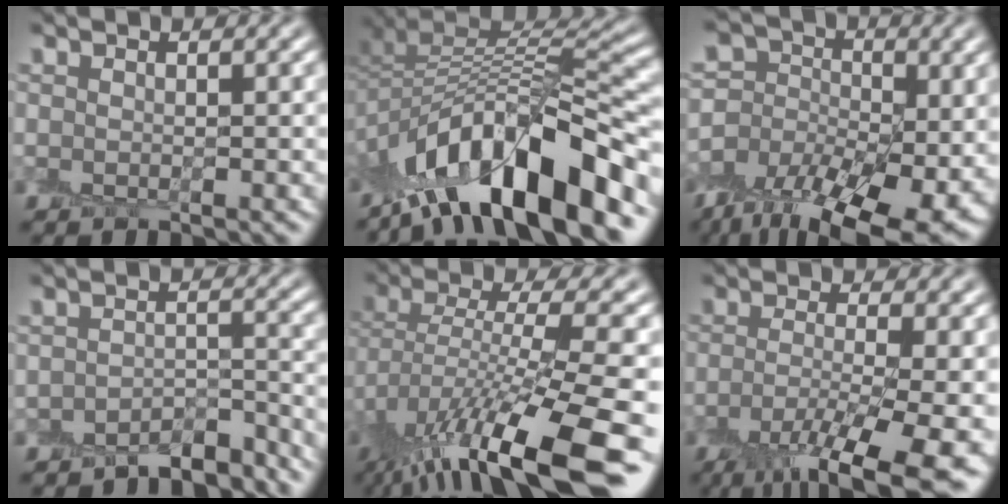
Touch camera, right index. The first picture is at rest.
{"total": 11.3, "force": [-5.8, 4.5, 8.6], "torque": [-0.126, 0.023, -0.101]}
{"total": 12.7, "force": [-6.5, 7.4, 7.9], "torque": [-0.131, -0.002, -0.109]}
{"total": 3.6, "force": [-3.4, 1.0, 0.6], "torque": [-0.002, 0.005, -0.051]}
{"total": 12.0, "force": [-6.2, 2.8, 9.8], "torque": [-0.186, 0.014, -0.091]}
{"total": 9.9, "force": [-5.2, 2.4, 8.0], "torque": [-0.138, -0.019, -0.085]}